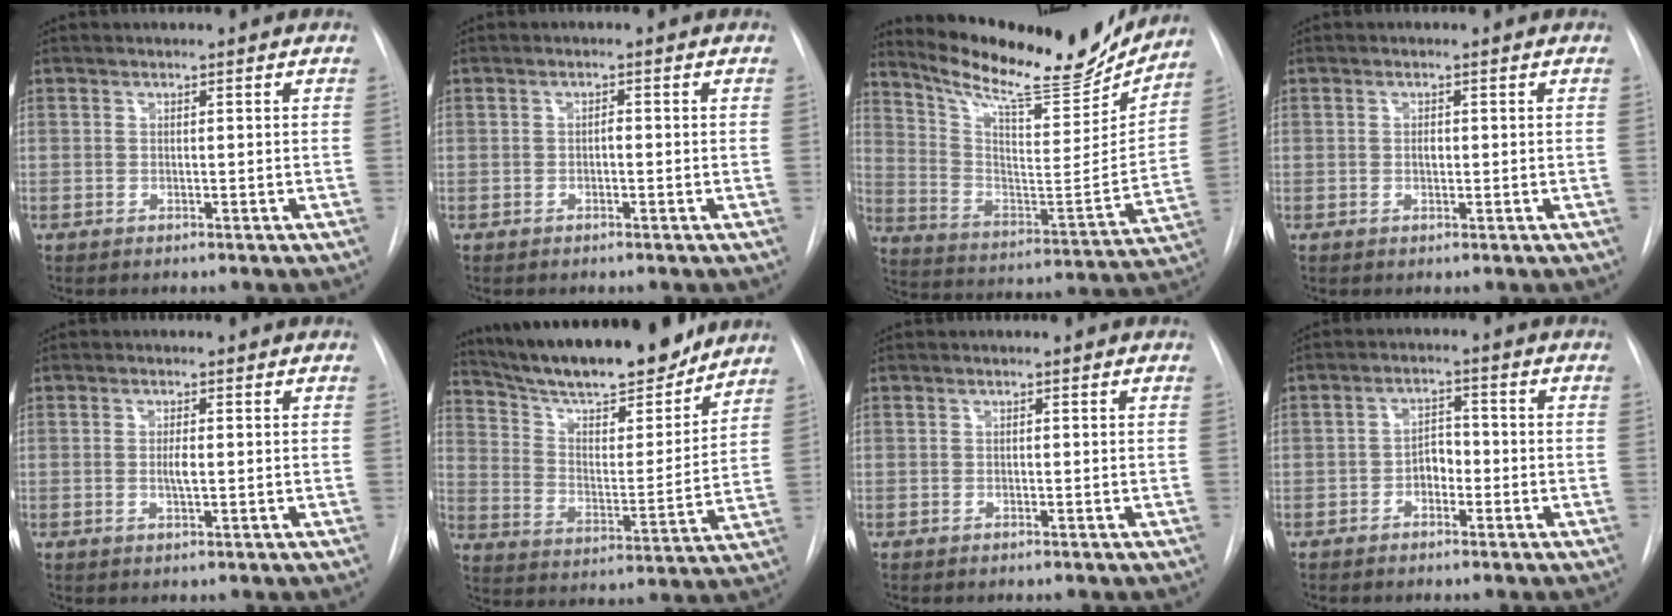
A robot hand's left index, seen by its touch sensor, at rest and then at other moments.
{"total": 1.2, "force": [-1.1, 0.3, 0.5], "torque": [-0.008, -0.003, -0.018]}
{"total": 22.8, "force": [20.0, 3.9, 10.2], "torque": [-0.172, -0.050, 0.295]}
{"total": 1.2, "force": [-0.8, 0.6, 0.7], "torque": [-0.012, -0.005, -0.012]}
{"total": 2.0, "force": [-0.9, 0.3, 1.8], "torque": [-0.036, -0.007, -0.013]}
{"total": 20.6, "force": [17.9, 3.7, 9.5], "torque": [-0.160, -0.011, 0.278]}
{"total": 0.9, "force": [-0.9, 0.0, 0.0], "torque": [0.002, -0.006, -0.012]}
{"total": 3.6, "force": [-2.1, 2.0, 2.1], "torque": [-0.031, 0.006, -0.038]}